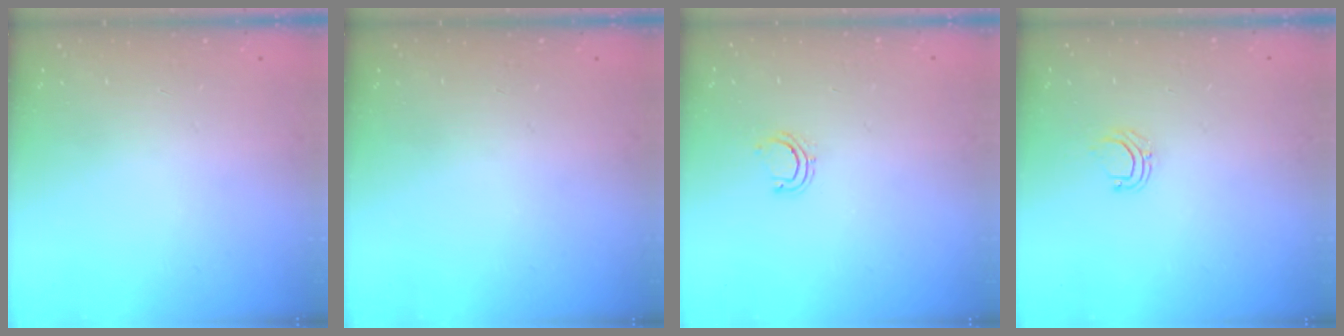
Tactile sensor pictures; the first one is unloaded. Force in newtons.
{"total": 0.0}
{"total": 4.2, "press": 4.0, "slide": 1.2}
{"total": 4.9, "press": 4.8, "slide": 0.5}